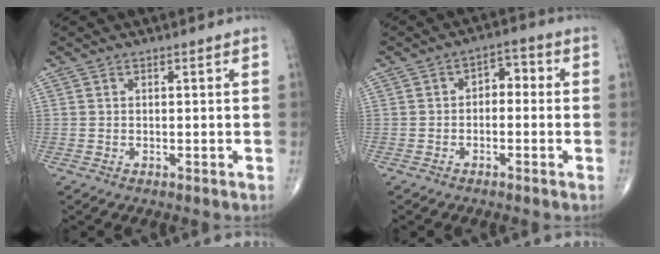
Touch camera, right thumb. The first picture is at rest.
{"total": 4.1, "force": [-0.5, 2.7, 3.0], "torque": [-0.027, 0.024, -0.020]}